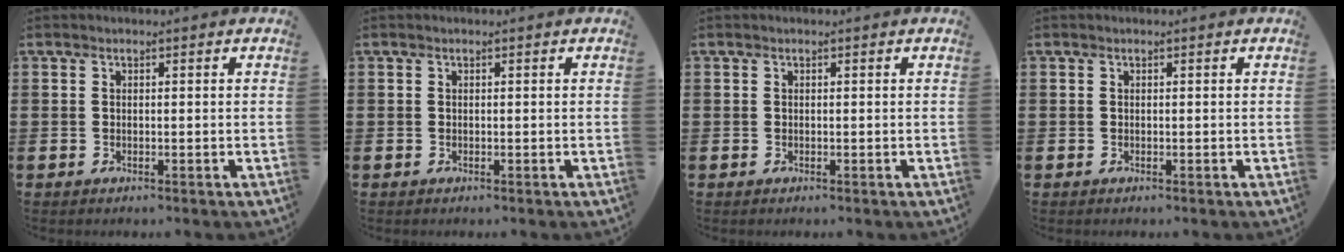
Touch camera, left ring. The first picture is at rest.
{"total": 0.0}
{"total": 0.0}
{"total": 0.0}